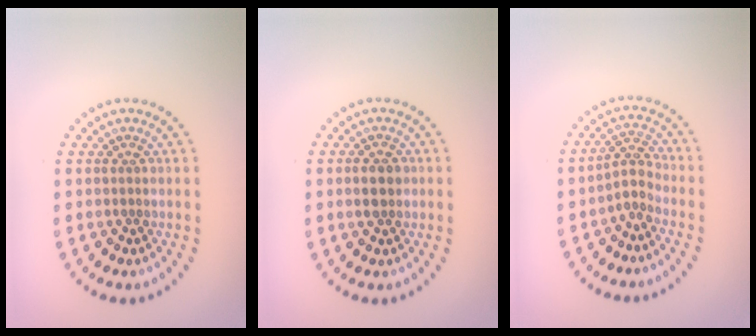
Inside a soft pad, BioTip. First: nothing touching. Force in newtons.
{"total": 1.9, "press": 1.9, "slide": 0.1}
{"total": 2.2, "press": 1.7, "slide": 1.4}